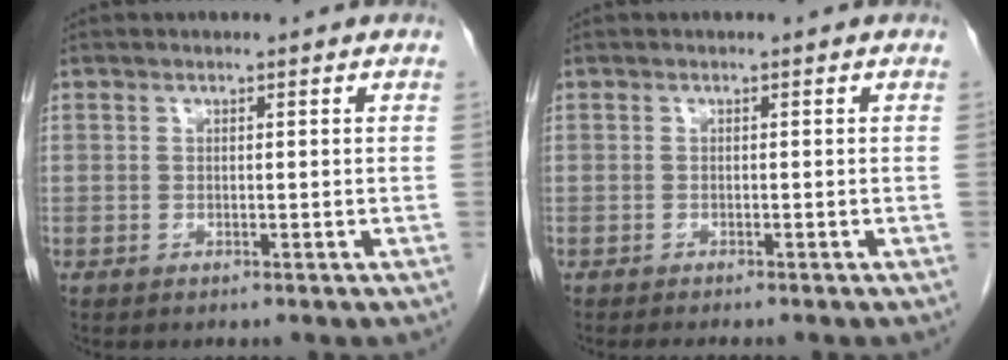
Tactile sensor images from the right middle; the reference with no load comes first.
{"total": 2.4, "force": [-2.1, 0.3, 1.2], "torque": [-0.015, -0.004, -0.026]}